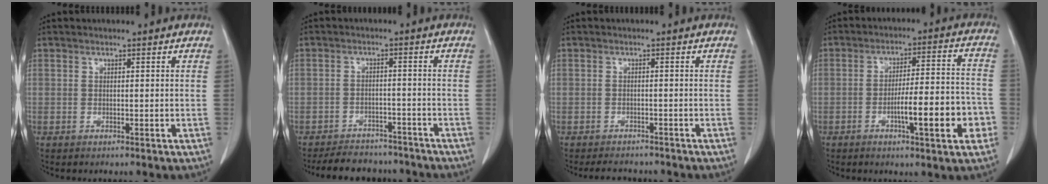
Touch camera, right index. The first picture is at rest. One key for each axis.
{"total": 9.4, "fx": -8.4, "fy": 3.5, "fz": 2.2, "tx": -0.027, "ty": 0.002, "tz": -0.108}
{"total": 3.5, "fx": -3.1, "fy": 1.3, "fz": 1.0, "tx": -0.012, "ty": -0.005, "tz": -0.041}
{"total": 11.5, "fx": -4.0, "fy": 1.5, "fz": 10.6, "tx": -0.160, "ty": 0.010, "tz": -0.058}